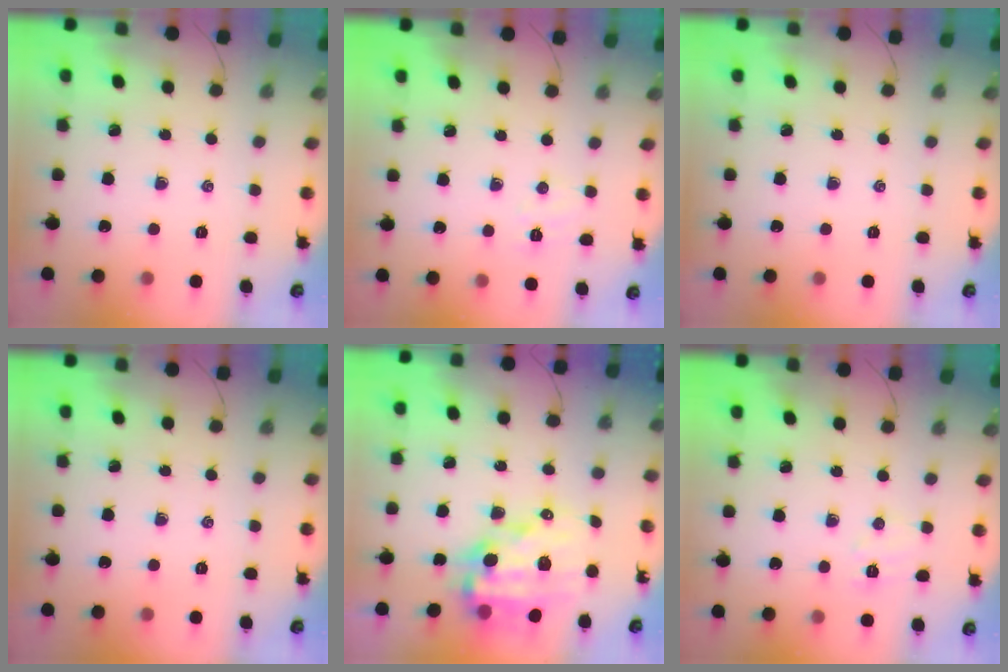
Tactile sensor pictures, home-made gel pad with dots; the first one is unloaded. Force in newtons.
{"total": 4.2, "press": 4.1, "slide": 0.9}
{"total": 0.0}
{"total": 0.0}
{"total": 14.8, "press": 14.4, "slide": 3.5}
{"total": 4.8, "press": 4.7, "slide": 1.0}